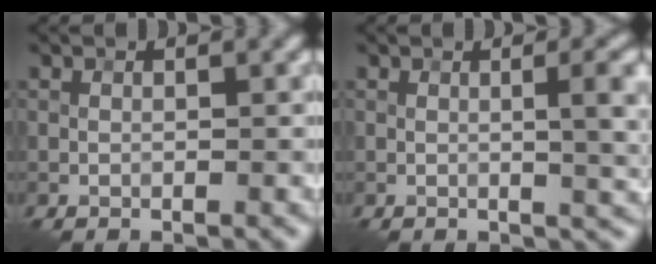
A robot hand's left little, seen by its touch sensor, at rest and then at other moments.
{"total": 5.0, "force": [0.3, 1.4, 4.8], "torque": [-0.054, 0.012, 0.001]}